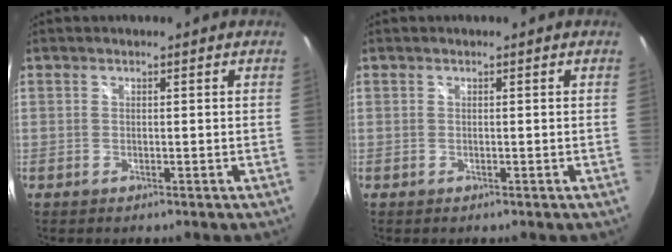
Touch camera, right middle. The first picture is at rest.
{"total": 0.0}